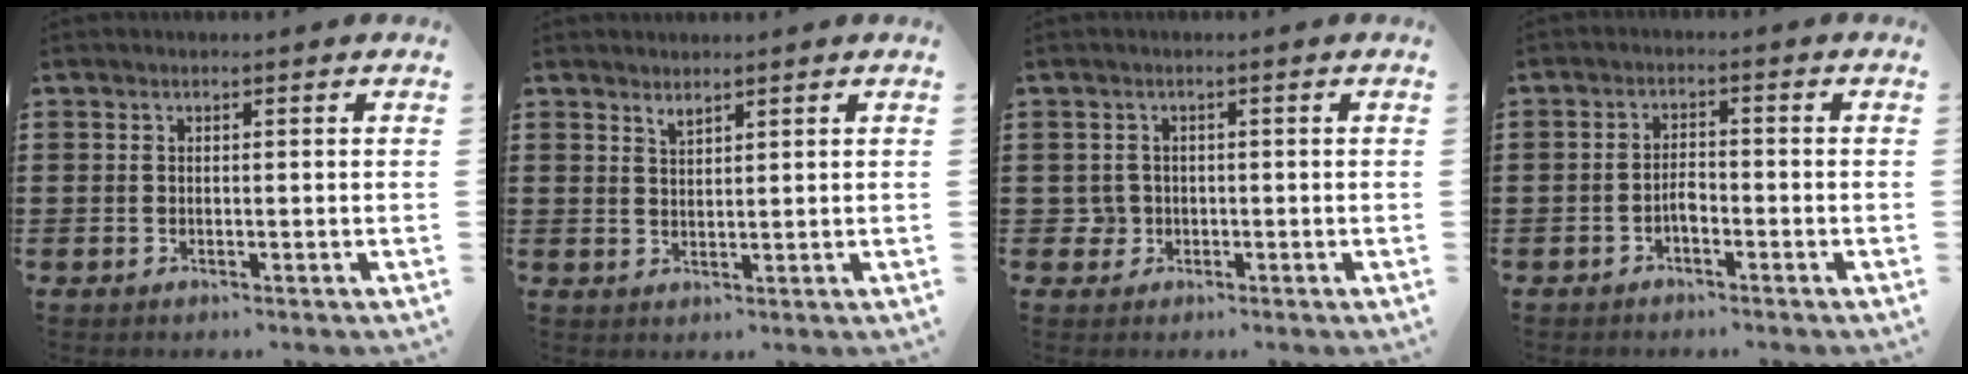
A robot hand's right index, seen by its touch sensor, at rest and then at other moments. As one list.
[{"total": 1.6, "force": [1.5, 0.4, 0.3], "torque": [-0.009, 0.001, 0.028]}, {"total": 2.1, "force": [-0.5, 2.0, 0.5], "torque": [-0.018, 0.004, -0.013]}, {"total": 2.3, "force": [-1.2, 1.0, 1.7], "torque": [-0.035, 0.004, -0.024]}]